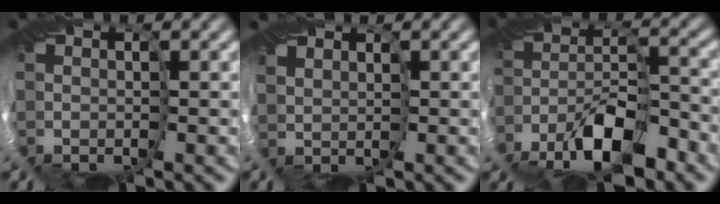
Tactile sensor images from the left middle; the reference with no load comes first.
{"total": 1.0, "force": [0.3, 0.9, 0.3], "torque": [0.001, -0.005, -0.002]}
{"total": 4.5, "force": [-3.8, 0.9, 2.2], "torque": [-0.023, 0.001, -0.071]}